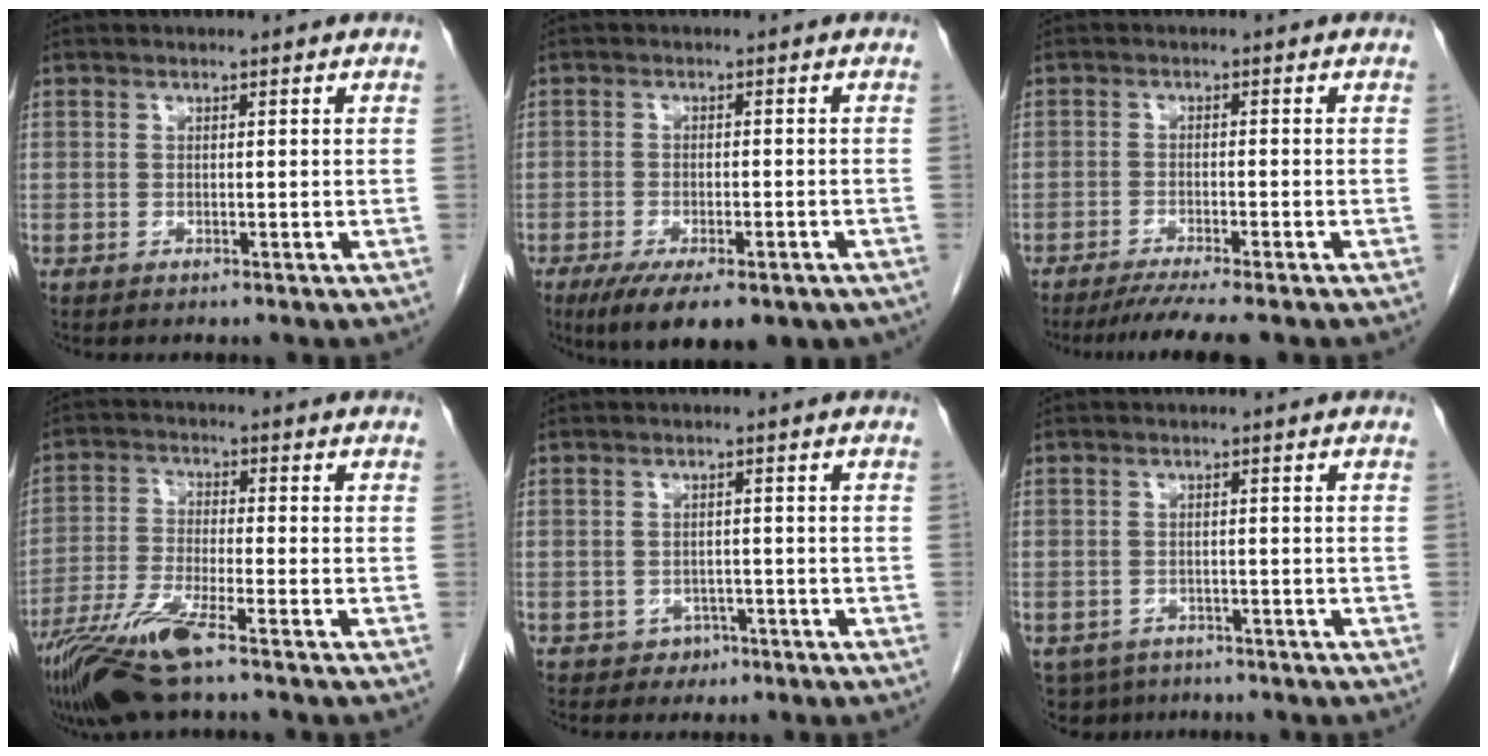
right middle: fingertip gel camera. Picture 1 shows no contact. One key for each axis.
{"total": 13.0, "fx": -8.8, "fy": 4.5, "fz": 8.5, "tx": -0.119, "ty": -0.012, "tz": -0.122}
{"total": 6.8, "fx": -5.7, "fy": -0.5, "fz": 3.7, "tx": -0.048, "ty": -0.017, "tz": -0.088}
{"total": 10.3, "fx": -6.9, "fy": 0.6, "fz": 7.6, "tx": -0.153, "ty": -0.027, "tz": -0.129}
{"total": 2.1, "fx": -1.1, "fy": 1.8, "fz": 0.0, "tx": 0.001, "ty": 0.010, "tz": -0.012}
{"total": 5.1, "fx": -3.8, "fy": 3.3, "fz": 0.6, "tx": -0.008, "ty": -0.002, "tz": -0.056}